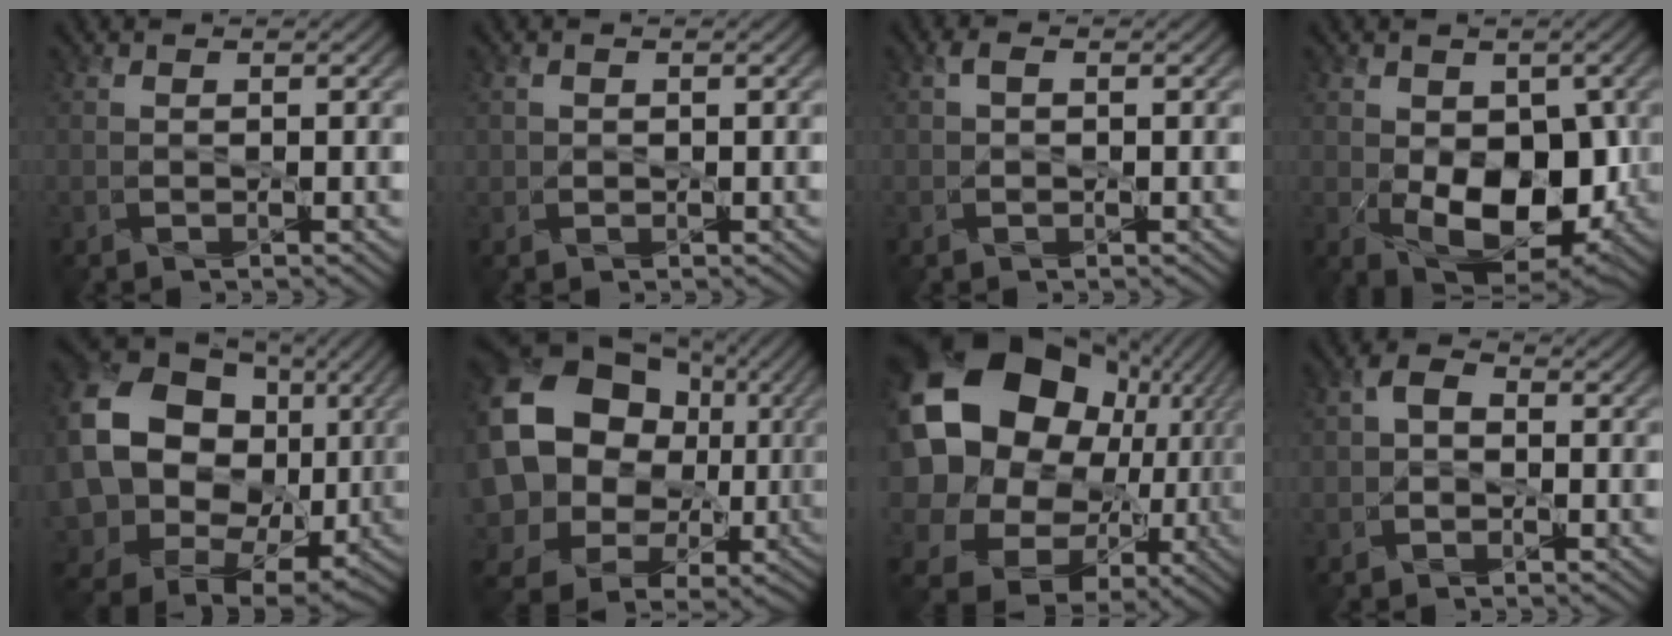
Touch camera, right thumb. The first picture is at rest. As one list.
[{"total": 0.9, "force": [0.1, 0.8, -0.3], "torque": [0.007, 0.000, 0.001]}, {"total": 1.0, "force": [0.3, 0.8, 0.6], "torque": [-0.014, 0.006, 0.002]}, {"total": 10.1, "force": [-1.1, 6.6, 7.5], "torque": [-0.123, -0.020, -0.010]}, {"total": 19.7, "force": [2.7, 16.6, 10.3], "torque": [-0.280, -0.004, 0.071]}, {"total": 20.1, "force": [0.7, 17.9, 9.2], "torque": [-0.262, -0.014, 0.014]}, {"total": 22.6, "force": [4.4, 18.5, 12.2], "torque": [-0.292, -0.025, 0.091]}, {"total": 2.1, "force": [-0.4, 1.7, 1.0], "torque": [-0.022, 0.011, -0.019]}]